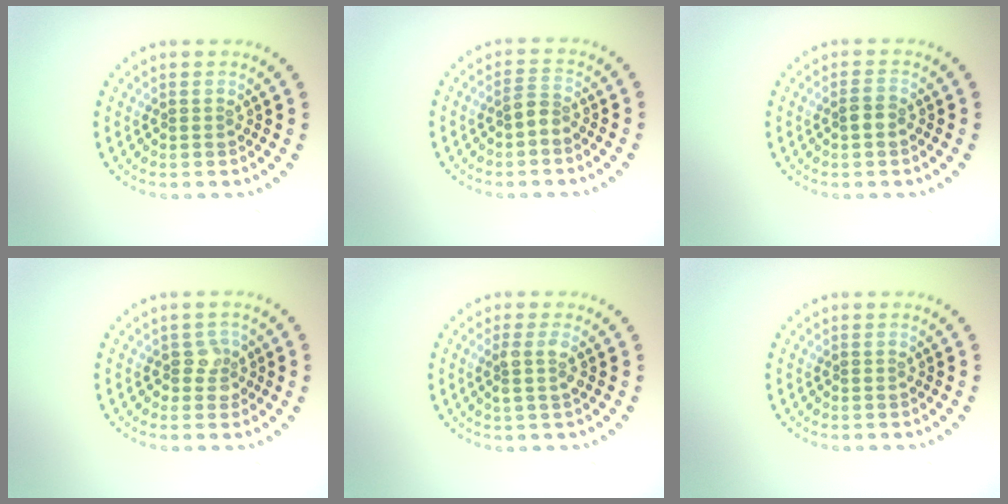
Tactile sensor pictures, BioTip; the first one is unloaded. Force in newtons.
{"total": 1.5, "press": 1.2, "slide": 0.9}
{"total": 1.3, "press": 1.3, "slide": 0.3}
{"total": 1.7, "press": 1.4, "slide": 1.0}
{"total": 1.6, "press": 1.4, "slide": 0.8}
{"total": 0.0}